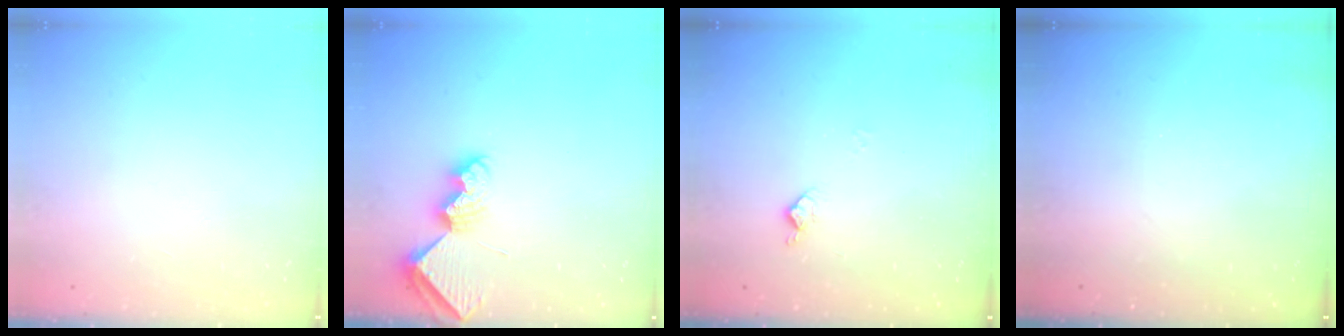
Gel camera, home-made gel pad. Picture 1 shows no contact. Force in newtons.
{"total": 7.0, "press": 7.0, "slide": 0.4}
{"total": 6.0, "press": 5.9, "slide": 0.9}
{"total": 0.0}